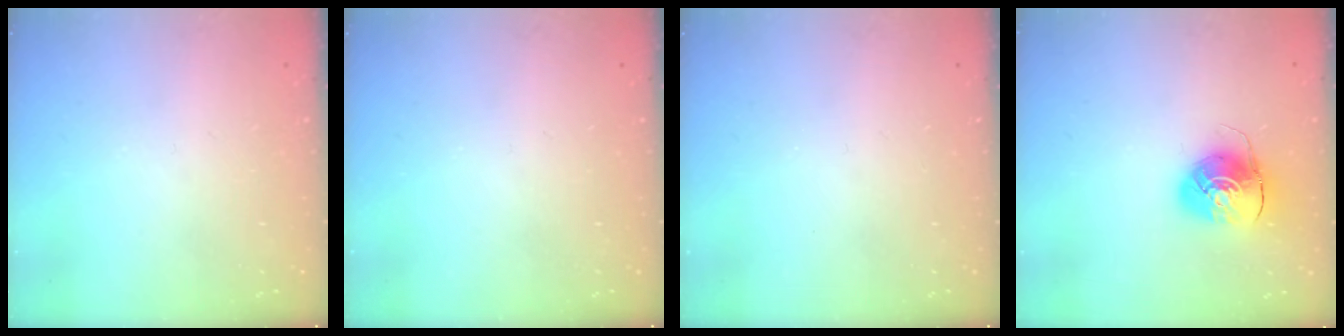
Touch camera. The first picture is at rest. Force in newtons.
{"total": 0.0}
{"total": 0.0}
{"total": 9.1, "press": 9.1, "slide": 0.5}